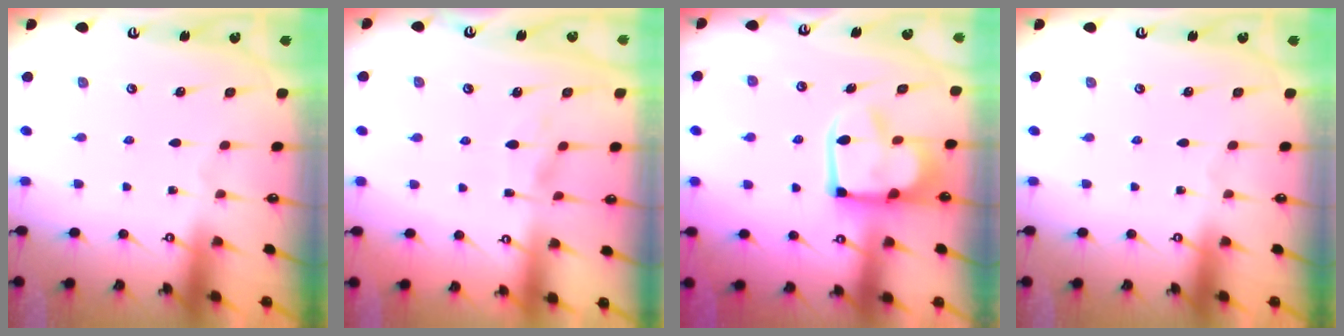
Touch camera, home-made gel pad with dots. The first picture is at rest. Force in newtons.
{"total": 1.7, "press": 1.4, "slide": 1.1}
{"total": 15.2, "press": 15.1, "slide": 1.4}
{"total": 0.0}